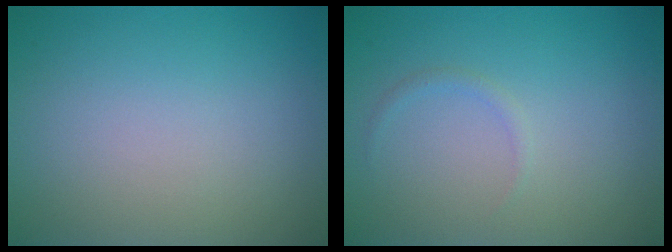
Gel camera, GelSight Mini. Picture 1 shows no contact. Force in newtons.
{"total": 0.7, "press": 0.7, "slide": 0.1}